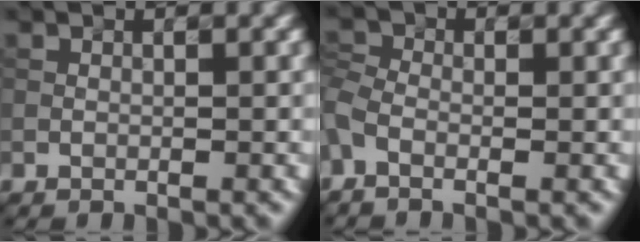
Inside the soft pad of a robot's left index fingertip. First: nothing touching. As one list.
[{"total": 1.9, "force": [-0.9, 1.3, 1.2], "torque": [-0.037, 0.000, -0.032]}]